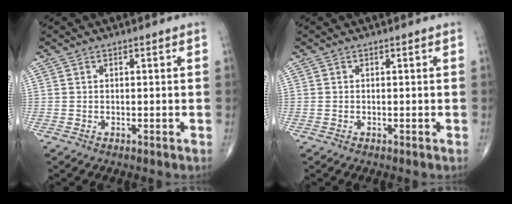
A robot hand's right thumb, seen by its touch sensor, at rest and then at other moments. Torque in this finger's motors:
{"motor_torque": [0.10, 0.22, 0.00, -0.13, -0.02]}